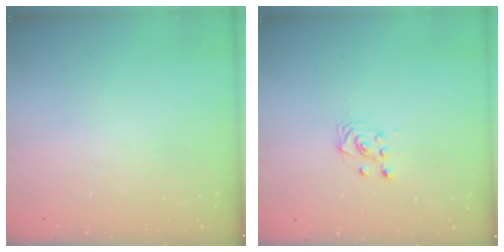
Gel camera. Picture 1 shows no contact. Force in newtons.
{"total": 3.2, "press": 3.1, "slide": 0.9}